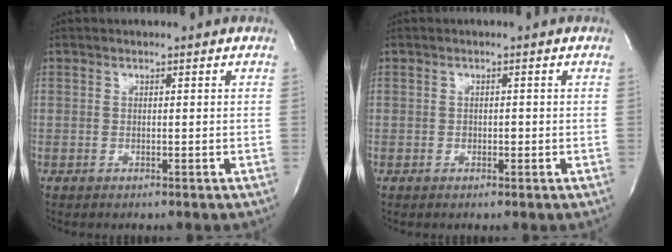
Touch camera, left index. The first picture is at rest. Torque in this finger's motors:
{"motor_torque": [0.09, -0.08, 0.00, 0.00]}